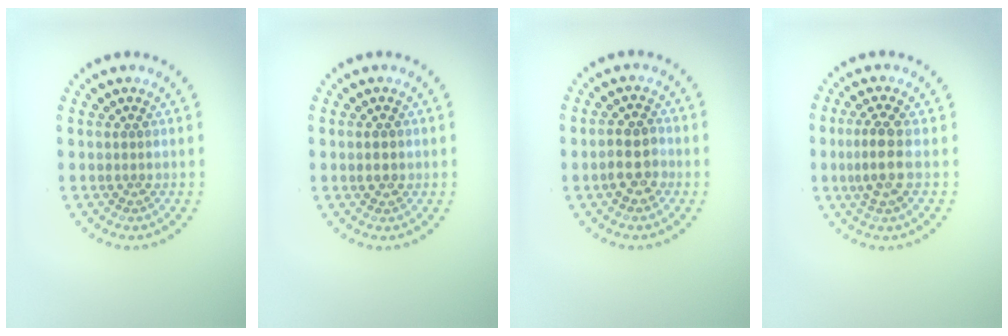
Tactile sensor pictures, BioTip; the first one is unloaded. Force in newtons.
{"total": 1.7, "press": 1.7, "slide": 0.2}
{"total": 2.7, "press": 2.6, "slide": 0.7}
{"total": 2.9, "press": 2.7, "slide": 1.2}